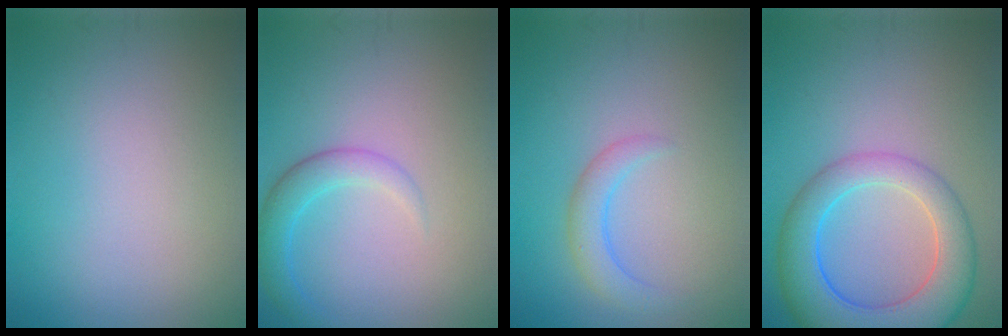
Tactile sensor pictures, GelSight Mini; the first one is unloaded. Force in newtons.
{"total": 2.8, "press": 2.8, "slide": 0.1}
{"total": 2.4, "press": 2.4, "slide": 0.3}
{"total": 8.3, "press": 8.3, "slide": 0.5}